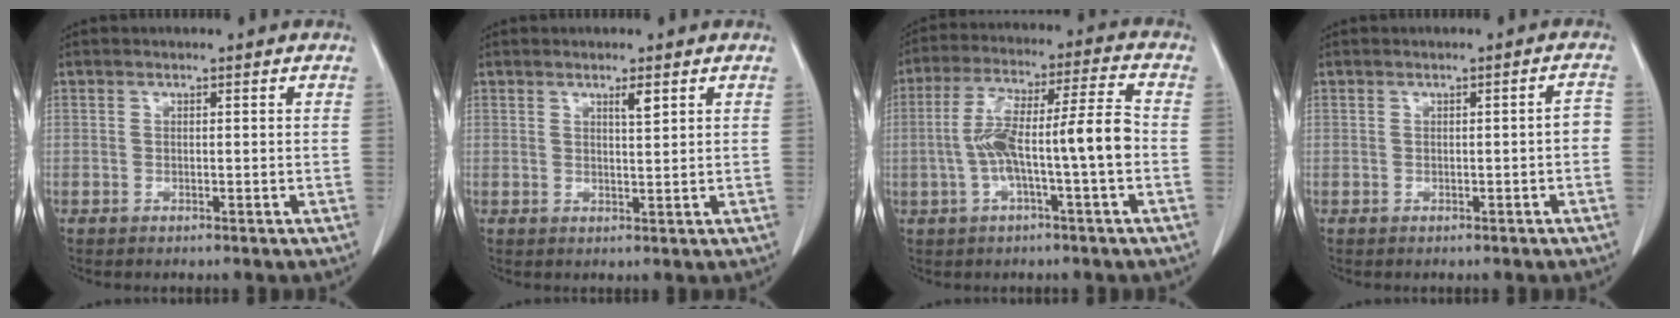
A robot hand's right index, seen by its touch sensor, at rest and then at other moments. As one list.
[{"total": 1.8, "force": [1.1, 0.1, 1.4], "torque": [-0.026, -0.004, 0.018]}, {"total": 11.6, "force": [-2.0, 0.6, 11.4], "torque": [-0.210, 0.031, -0.035]}, {"total": 1.8, "force": [-0.5, 0.4, 1.7], "torque": [-0.014, 0.006, -0.007]}]